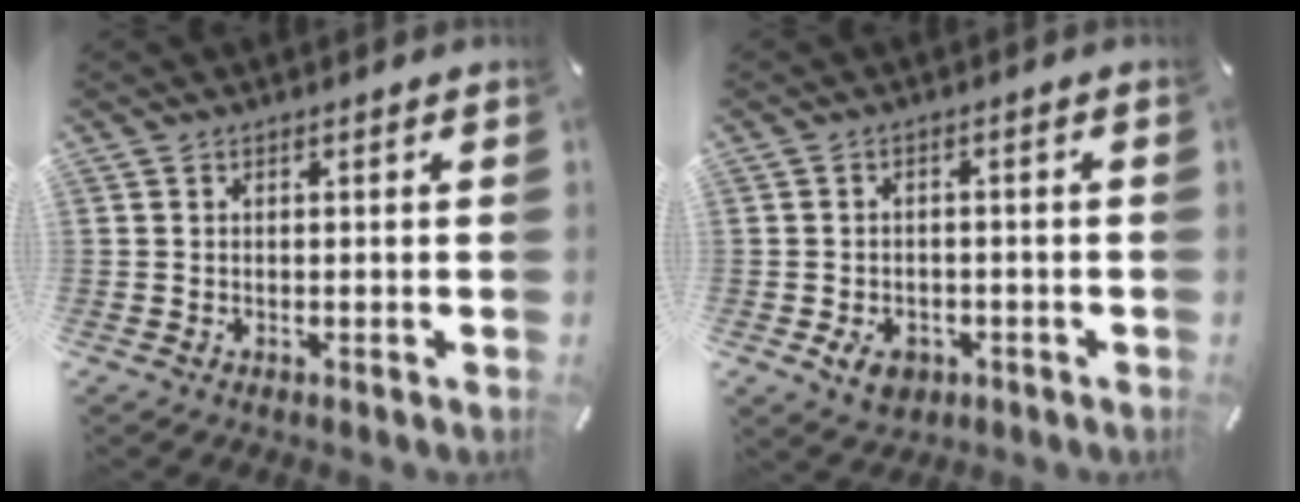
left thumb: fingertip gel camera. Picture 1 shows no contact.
{"total": 5.1, "force": [-2.3, 3.9, 2.5], "torque": [-0.041, 0.007, -0.041]}